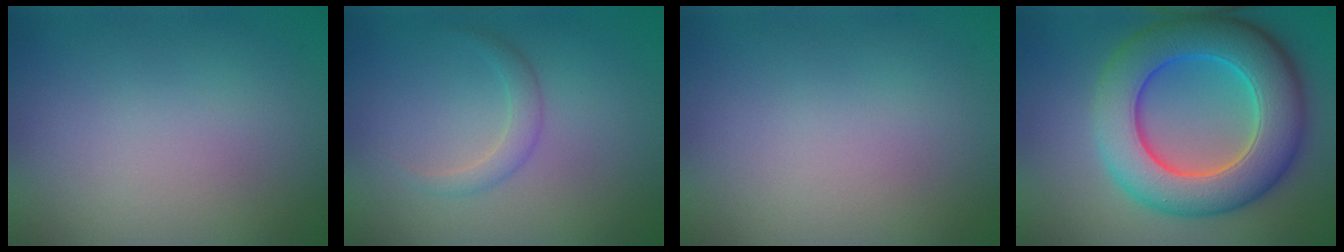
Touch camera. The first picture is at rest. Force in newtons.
{"total": 1.6, "press": 1.6, "slide": 0.1}
{"total": 0.0}
{"total": 10.2, "press": 10.2, "slide": 0.5}